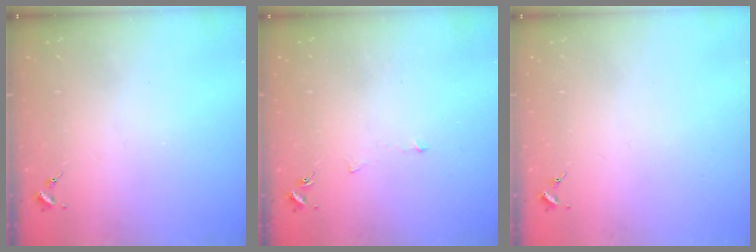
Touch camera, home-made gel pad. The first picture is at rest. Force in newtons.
{"total": 3.4, "press": 3.4, "slide": 0.4}
{"total": 0.0}